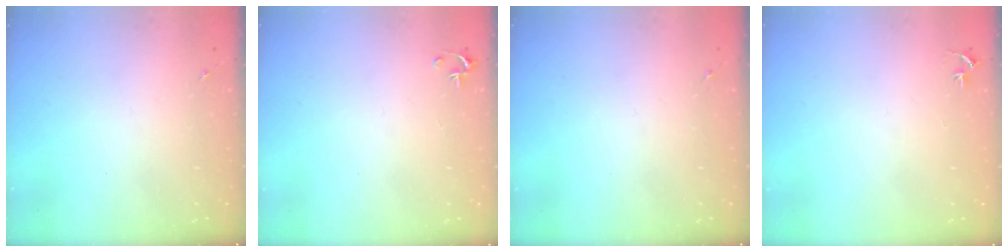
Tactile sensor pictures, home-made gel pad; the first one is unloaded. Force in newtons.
{"total": 2.5, "press": 2.5, "slide": 0.2}
{"total": 0.0}
{"total": 2.9, "press": 2.9, "slide": 0.2}